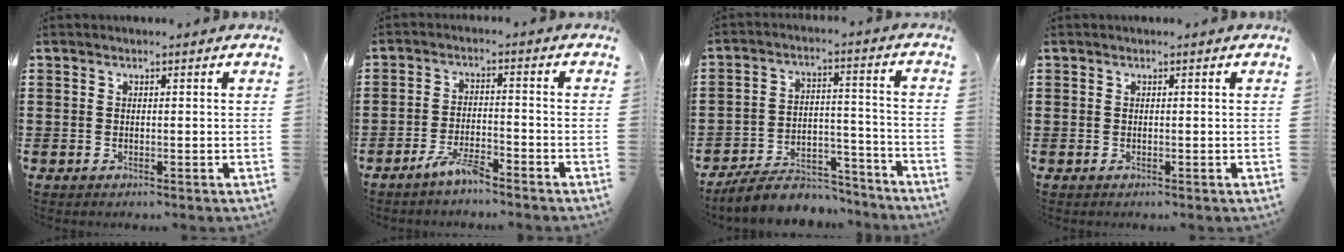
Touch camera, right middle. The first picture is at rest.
{"total": 4.2, "force": [-3.4, 0.5, 2.4], "torque": [-0.057, -0.001, -0.067]}
{"total": 8.1, "force": [-7.4, 2.2, 2.4], "torque": [-0.040, 0.025, -0.141]}
{"total": 0.0}